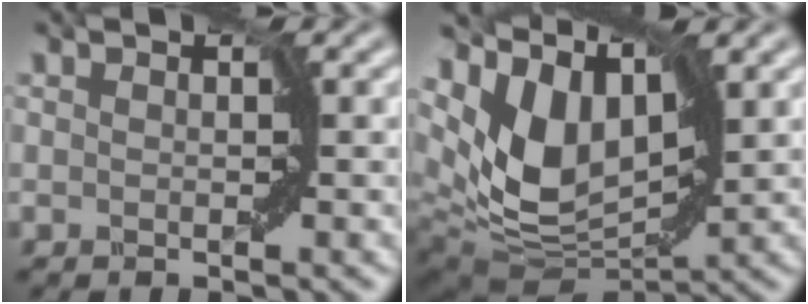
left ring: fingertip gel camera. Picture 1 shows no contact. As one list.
[{"total": 7.7, "force": [3.7, 4.6, 5.0], "torque": [-0.108, -0.012, 0.068]}]